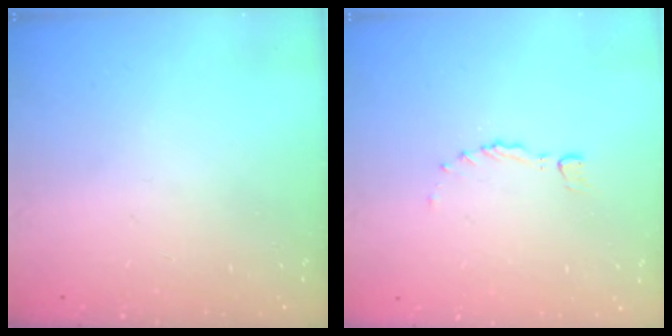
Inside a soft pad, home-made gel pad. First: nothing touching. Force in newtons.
{"total": 0.0}